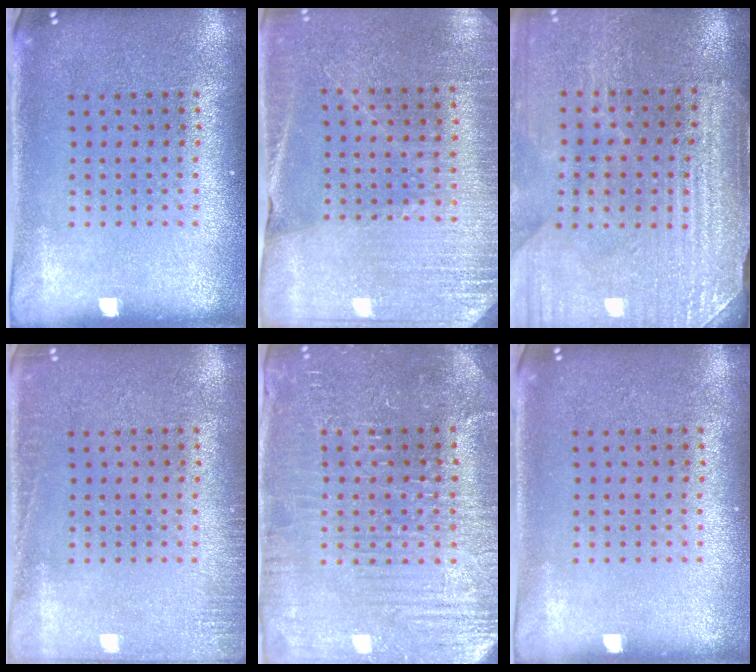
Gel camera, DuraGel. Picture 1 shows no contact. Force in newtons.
{"total": 2.8, "press": 2.8, "slide": 0.2}
{"total": 3.4, "press": 3.3, "slide": 0.6}
{"total": 1.4, "press": 1.4, "slide": 0.4}
{"total": 4.0, "press": 3.9, "slide": 0.9}
{"total": 0.0}